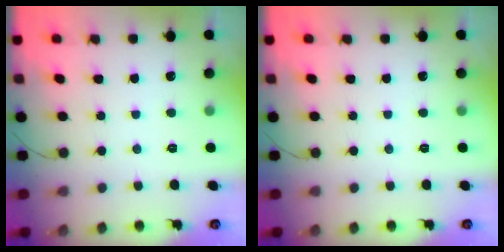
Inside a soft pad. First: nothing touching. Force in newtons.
{"total": 0.0}